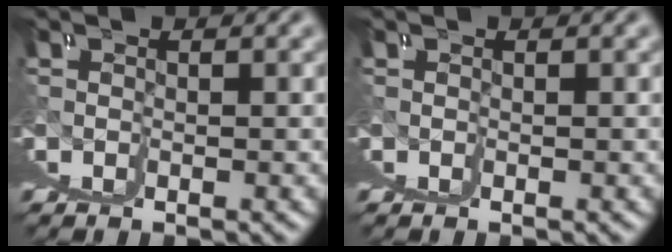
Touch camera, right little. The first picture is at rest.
{"total": 0.0}